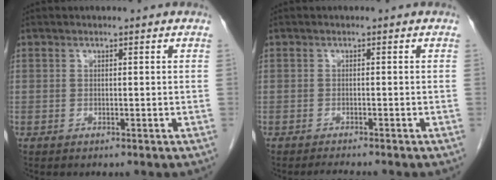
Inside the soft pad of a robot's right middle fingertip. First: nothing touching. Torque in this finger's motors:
{"motor_torque": [0.11, -0.09, 0.00, 0.00]}